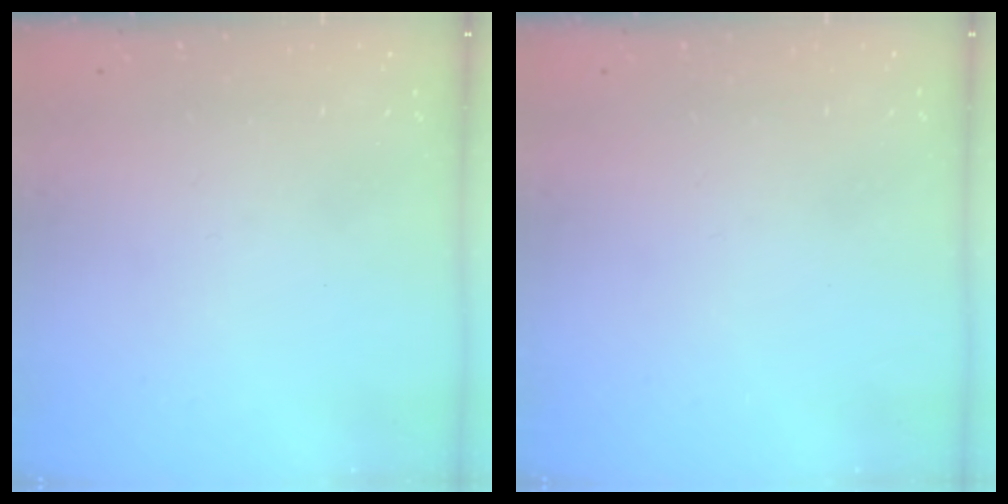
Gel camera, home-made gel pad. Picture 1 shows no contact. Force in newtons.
{"total": 0.0}